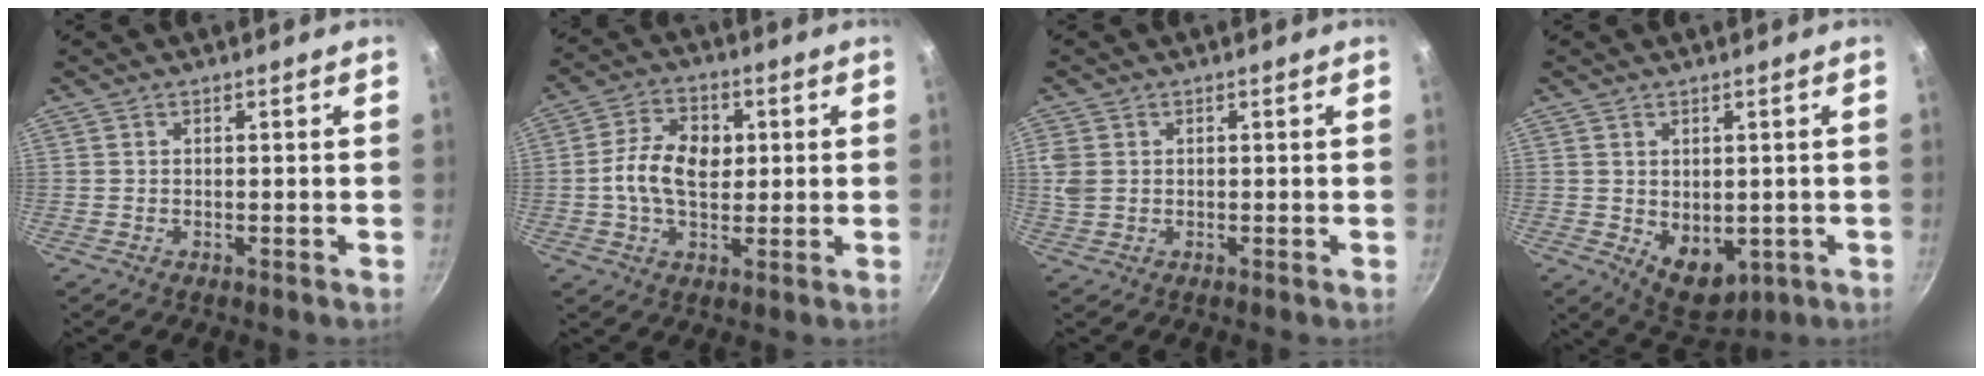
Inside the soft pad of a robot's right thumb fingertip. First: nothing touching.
{"total": 10.3, "force": [0.5, 6.8, 7.7], "torque": [-0.125, 0.011, 0.007]}
{"total": 3.3, "force": [0.4, 2.5, 2.0], "torque": [-0.052, 0.002, 0.012]}
{"total": 8.5, "force": [-2.0, 5.4, 6.2], "torque": [-0.070, -0.006, -0.007]}